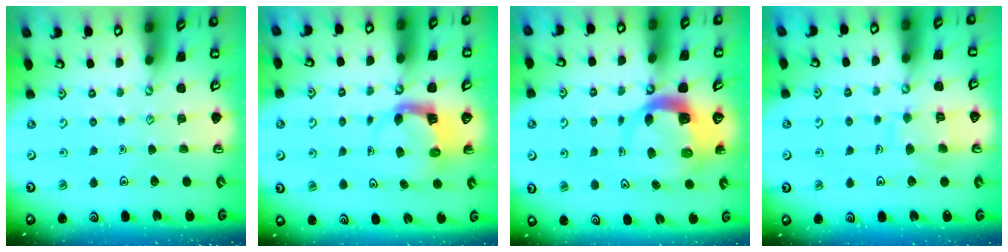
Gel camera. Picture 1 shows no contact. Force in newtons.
{"total": 3.9, "press": 3.9, "slide": 0.3}
{"total": 6.2, "press": 6.1, "slide": 0.9}
{"total": 8.0, "press": 8.0, "slide": 0.8}